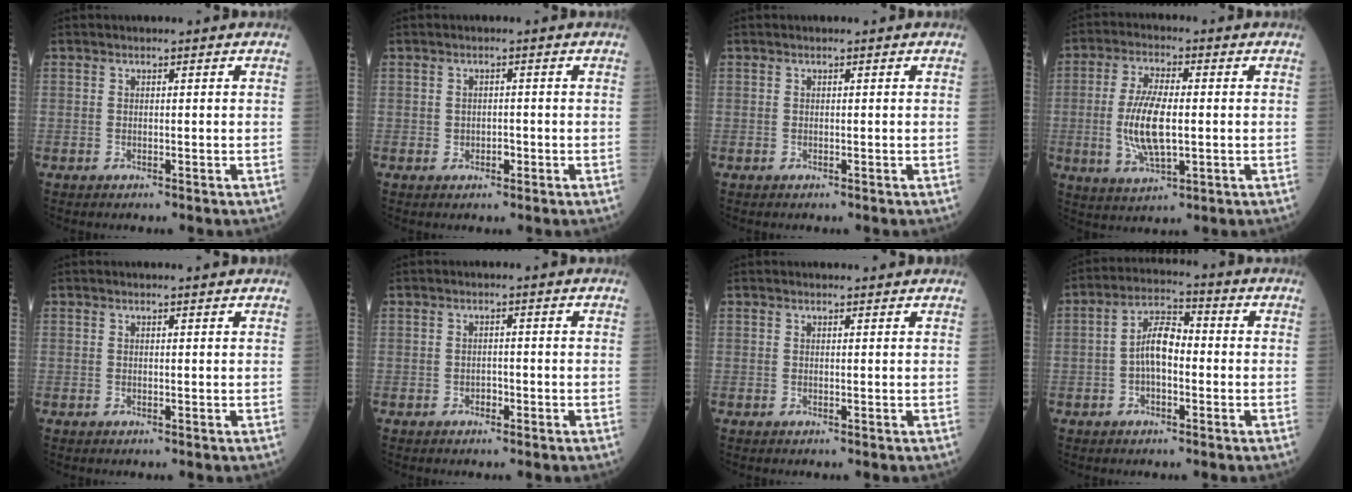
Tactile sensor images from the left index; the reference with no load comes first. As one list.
[{"total": 1.4, "force": [-0.5, 1.1, 0.7], "torque": [-0.009, 0.003, -0.005]}, {"total": 0.0}, {"total": 9.3, "force": [-0.6, 2.9, 8.8], "torque": [-0.189, -0.004, -0.010]}, {"total": 0.9, "force": [0.9, -0.2, 0.1], "torque": [-0.009, -0.004, 0.011]}, {"total": 1.0, "force": [-0.6, 0.7, 0.5], "torque": [-0.003, 0.004, -0.011]}, {"total": 1.1, "force": [1.1, 0.1, 0.1], "torque": [-0.008, 0.004, 0.013]}, {"total": 6.4, "force": [-0.7, 2.8, 5.7], "torque": [-0.115, 0.022, -0.020]}]